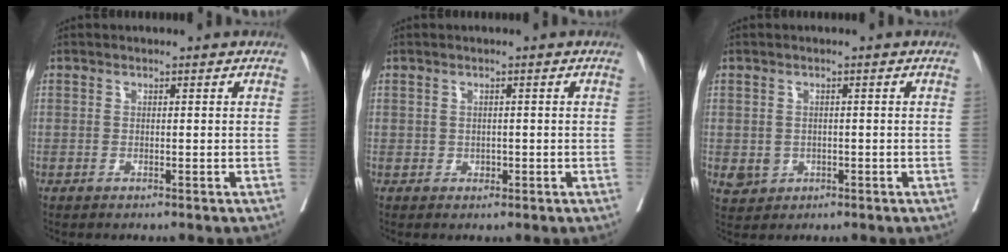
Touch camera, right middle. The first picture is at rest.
{"total": 0.9, "force": [-0.2, 0.8, 0.2], "torque": [0.001, 0.003, -0.001]}
{"total": 2.9, "force": [-0.7, 2.7, 0.7], "torque": [-0.004, 0.004, -0.001]}